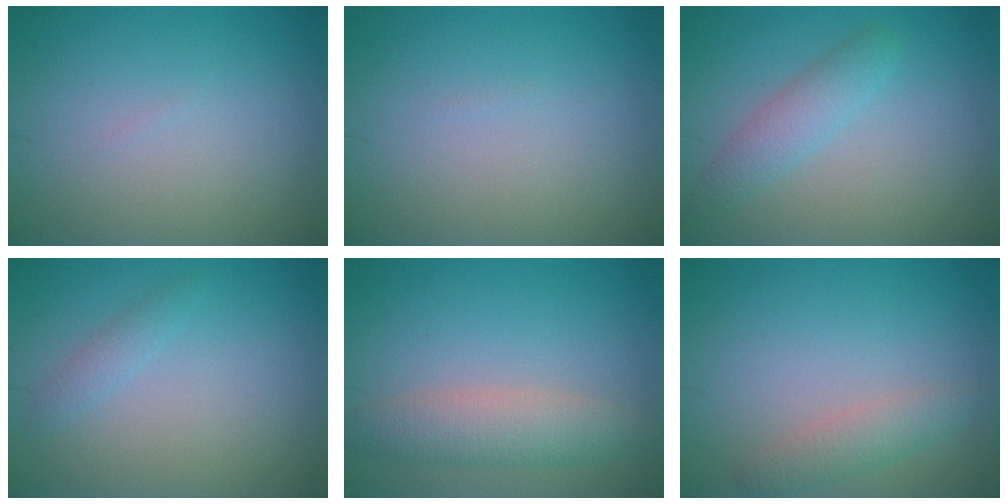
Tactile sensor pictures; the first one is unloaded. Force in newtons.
{"total": 0.0}
{"total": 2.5, "press": 2.5, "slide": 0.1}
{"total": 1.1, "press": 1.1, "slide": 0.1}
{"total": 3.8, "press": 3.8, "slide": 0.5}
{"total": 2.1, "press": 2.1, "slide": 0.1}